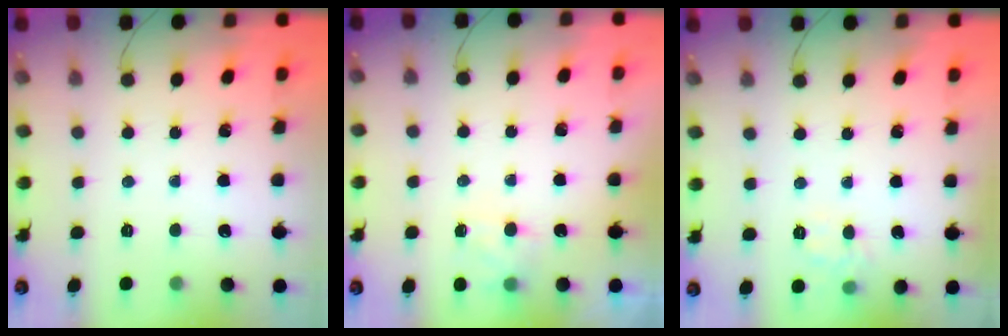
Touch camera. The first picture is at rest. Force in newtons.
{"total": 6.3, "press": 6.1, "slide": 1.6}
{"total": 4.3, "press": 4.1, "slide": 1.4}